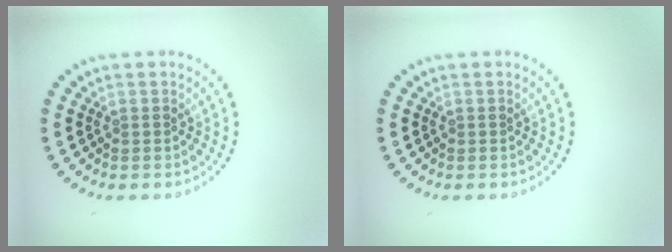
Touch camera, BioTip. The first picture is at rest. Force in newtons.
{"total": 0.0}